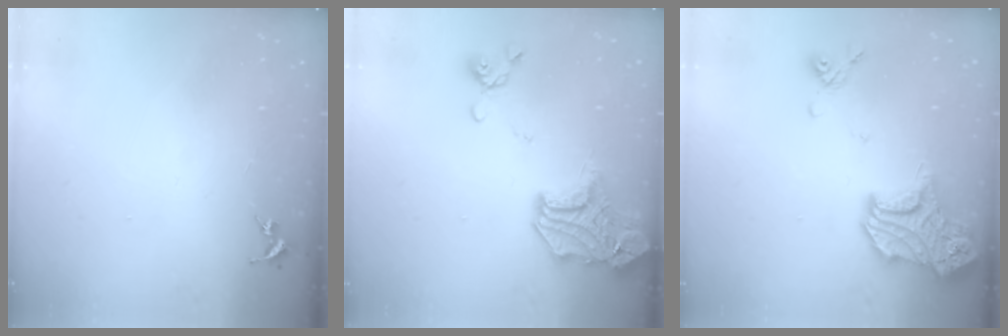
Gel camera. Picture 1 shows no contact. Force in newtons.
{"total": 18.0, "press": 17.9, "slide": 1.8}
{"total": 17.9, "press": 17.9, "slide": 0.7}